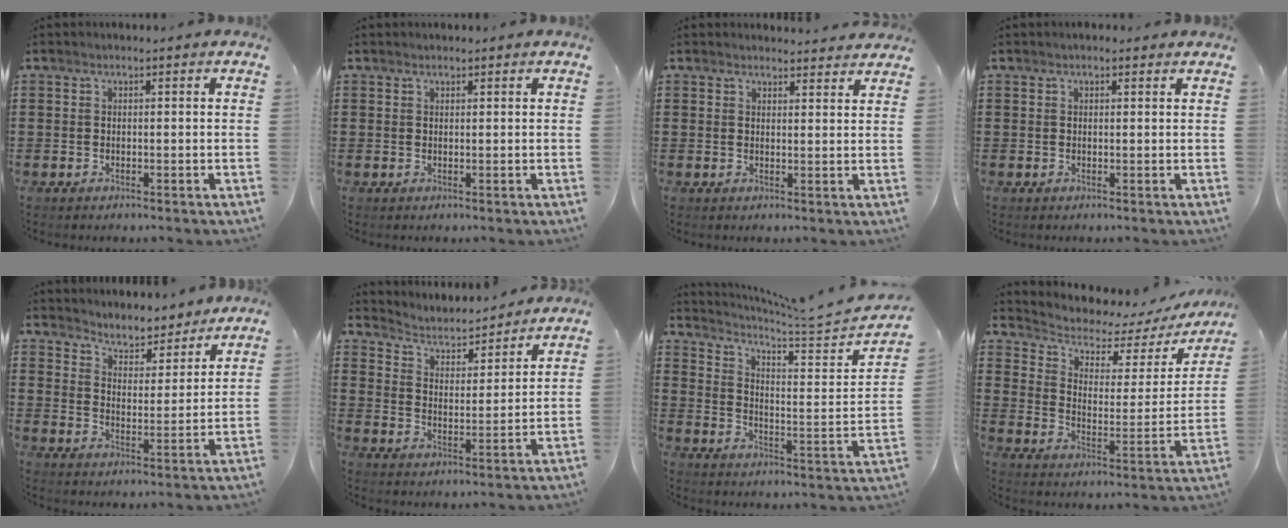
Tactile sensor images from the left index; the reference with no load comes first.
{"total": 0.7, "force": [0.6, 0.2, 0.1], "torque": [-0.003, 0.000, 0.013]}
{"total": 2.7, "force": [2.7, 0.3, 0.1], "torque": [-0.003, -0.013, 0.050]}
{"total": 0.9, "force": [0.6, 0.4, 0.4], "torque": [-0.009, 0.004, 0.012]}
{"total": 4.7, "force": [4.7, 0.6, 0.4], "torque": [-0.032, -0.032, 0.079]}
{"total": 3.1, "force": [3.0, 0.8, 0.4], "torque": [-0.028, -0.026, 0.042]}
{"total": 4.2, "force": [3.7, -0.4, 1.9], "torque": [-0.051, -0.051, 0.051]}
{"total": 4.4, "force": [3.6, 1.9, 1.8], "torque": [-0.058, -0.026, 0.056]}